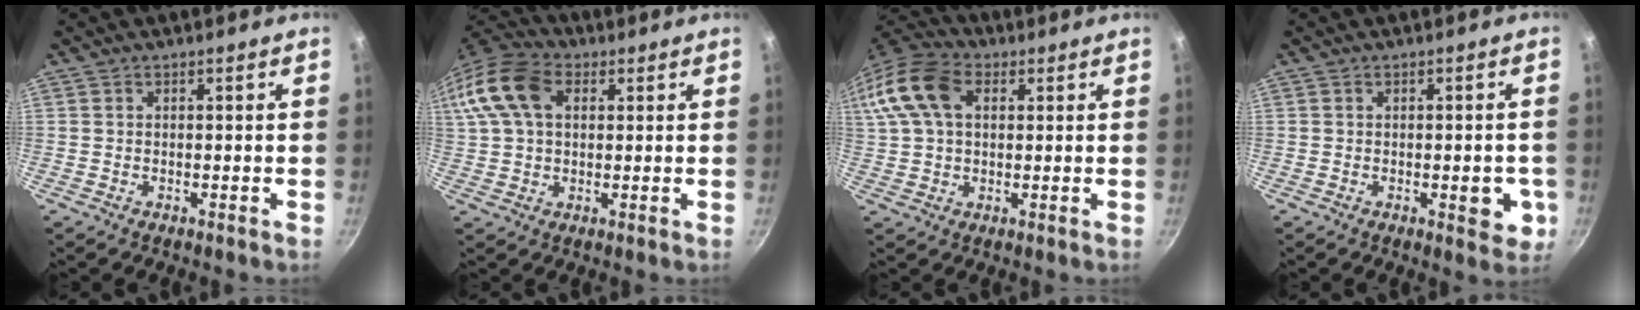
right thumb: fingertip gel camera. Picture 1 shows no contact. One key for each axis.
{"total": 17.2, "fx": 5.1, "fy": 11.6, "fz": 11.7, "tx": -0.250, "ty": 0.027, "tz": 0.080}
{"total": 17.7, "fx": 5.2, "fy": 11.8, "fz": 12.1, "tx": -0.262, "ty": 0.028, "tz": 0.083}
{"total": 5.7, "fx": -1.4, "fy": 2.5, "fz": 4.9, "tx": -0.044, "ty": -0.001, "tz": -0.017}